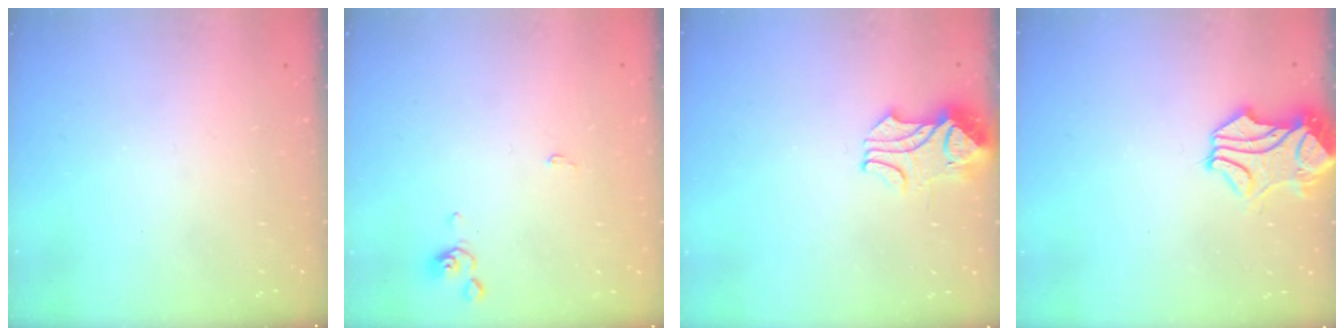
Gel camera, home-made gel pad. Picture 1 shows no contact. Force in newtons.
{"total": 0.0}
{"total": 2.2, "press": 2.1, "slide": 0.7}
{"total": 1.8, "press": 1.2, "slide": 1.2}